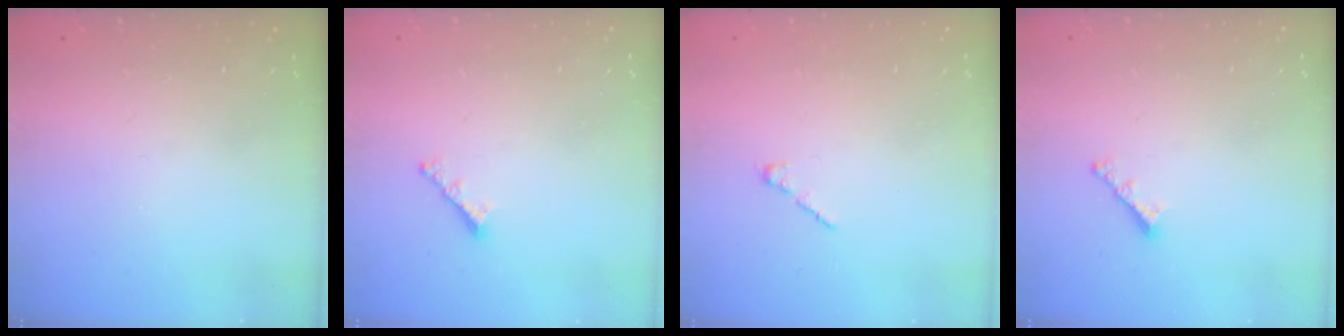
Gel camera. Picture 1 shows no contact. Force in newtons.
{"total": 2.2, "press": 2.2, "slide": 0.5}
{"total": 1.7, "press": 1.7, "slide": 0.5}
{"total": 2.2, "press": 2.2, "slide": 0.5}